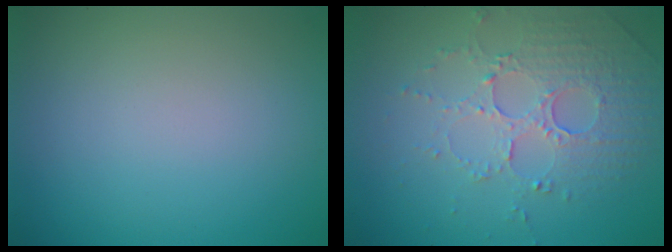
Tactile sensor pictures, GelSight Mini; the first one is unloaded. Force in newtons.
{"total": 5.1, "press": 3.5, "slide": 3.7}